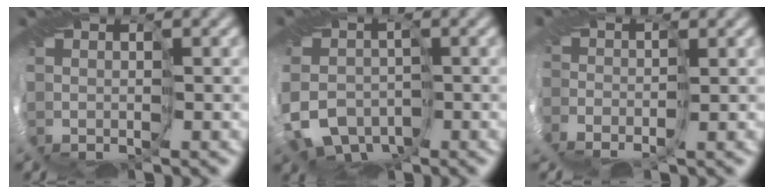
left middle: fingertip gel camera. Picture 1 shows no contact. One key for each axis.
{"total": 5.9, "fx": -3.1, "fy": 4.5, "fz": 2.4, "tx": -0.028, "ty": -0.010, "tz": -0.070}
{"total": 2.5, "fx": -1.7, "fy": 1.5, "fz": 0.9, "tx": -0.017, "ty": -0.005, "tz": -0.026}